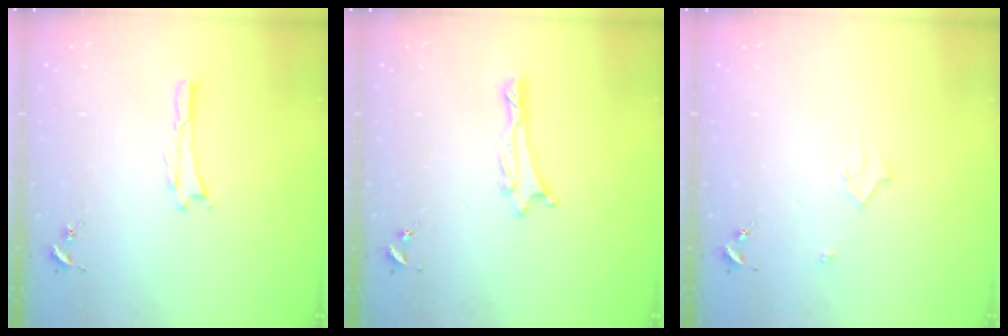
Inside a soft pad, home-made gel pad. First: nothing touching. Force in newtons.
{"total": 1.0, "press": 1.0, "slide": 0.2}
{"total": 2.2, "press": 2.2, "slide": 0.2}